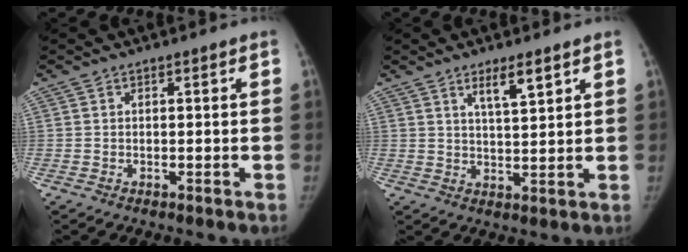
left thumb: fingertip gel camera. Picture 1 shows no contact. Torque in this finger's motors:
{"motor_torque": [-0.31, 0.17, 0.60, -0.13, -0.01]}